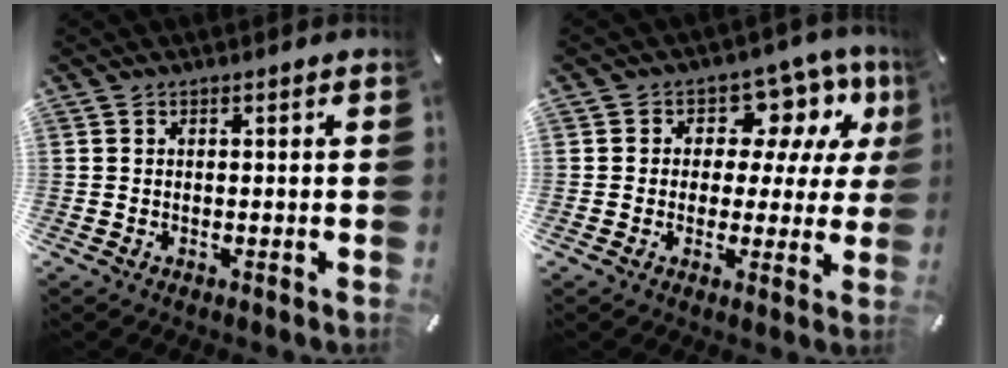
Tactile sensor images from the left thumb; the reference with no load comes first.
{"total": 10.3, "force": [4.5, 7.5, 5.4], "torque": [-0.080, -0.023, 0.082]}